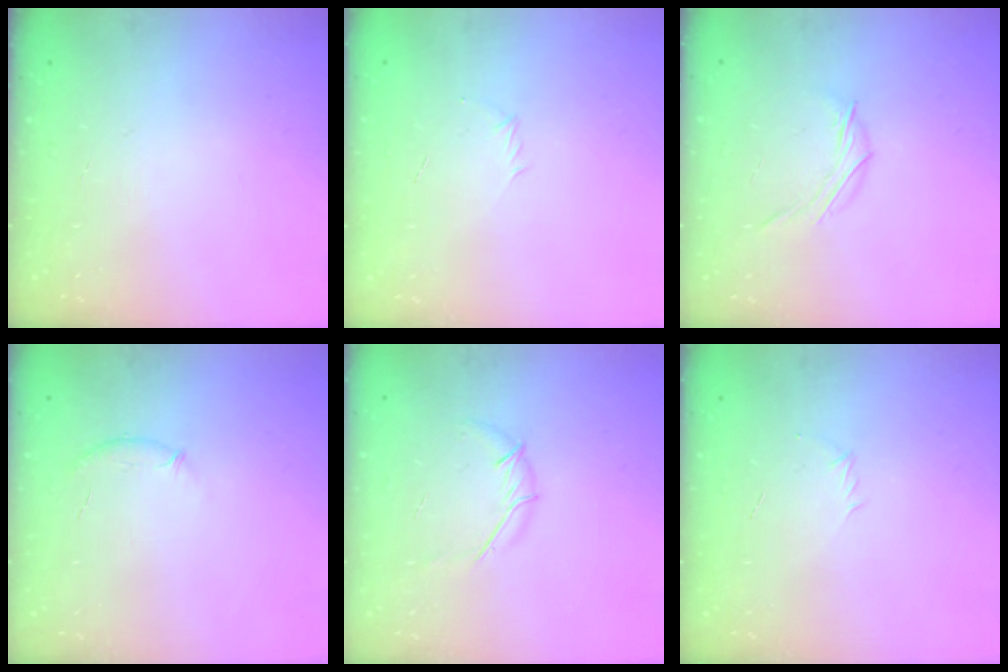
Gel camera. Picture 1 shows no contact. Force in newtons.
{"total": 2.7, "press": 2.6, "slide": 0.7}
{"total": 4.0, "press": 3.9, "slide": 1.0}
{"total": 6.9, "press": 6.7, "slide": 1.6}
{"total": 4.2, "press": 4.1, "slide": 0.9}
{"total": 2.7, "press": 2.6, "slide": 0.7}